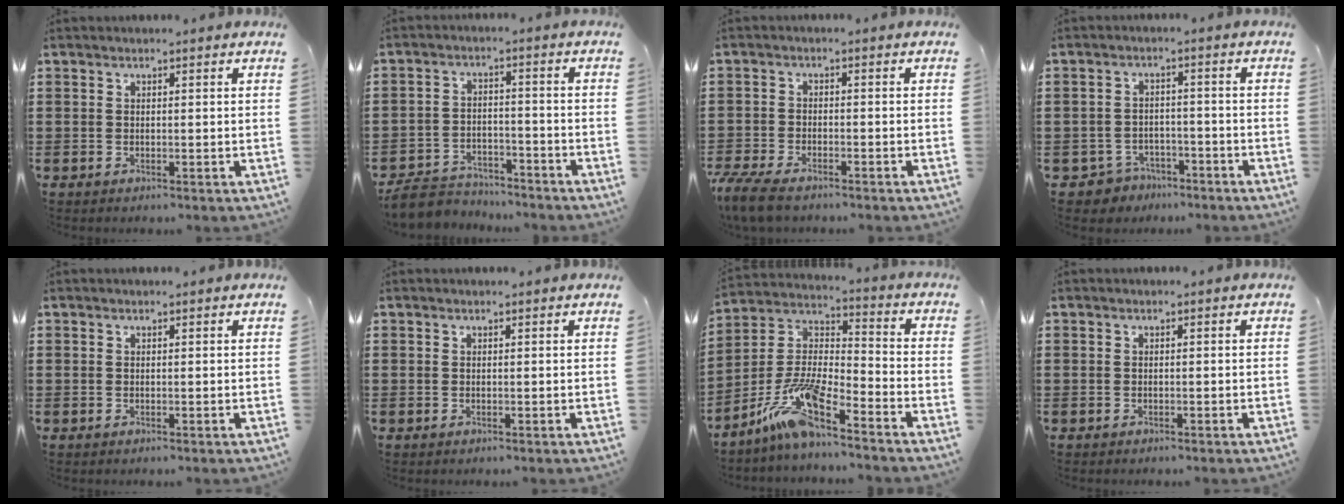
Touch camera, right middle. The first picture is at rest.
{"total": 5.4, "force": [-5.2, 1.4, 0.6], "torque": [-0.021, 0.010, -0.107]}
{"total": 4.3, "force": [-3.7, 0.9, 1.9], "torque": [-0.067, -0.012, -0.082]}
{"total": 3.3, "force": [-3.0, 1.4, -0.1], "torque": [-0.018, 0.000, -0.067]}
{"total": 0.0}
{"total": 0.0}
{"total": 11.1, "force": [-8.1, 1.8, 7.3], "torque": [-0.171, -0.005, -0.166]}
{"total": 0.0}